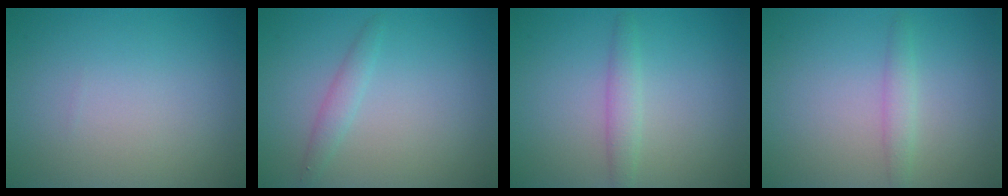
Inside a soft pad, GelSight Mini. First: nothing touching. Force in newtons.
{"total": 1.4, "press": 1.4, "slide": 0.0}
{"total": 1.8, "press": 1.8, "slide": 0.1}
{"total": 1.4, "press": 1.4, "slide": 0.1}